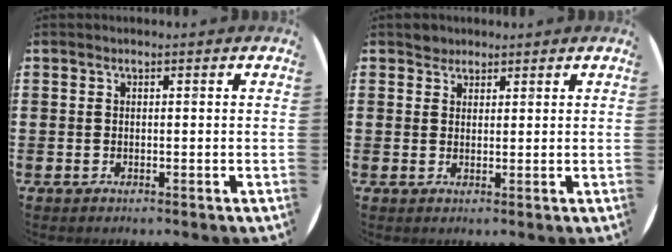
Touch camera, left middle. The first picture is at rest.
{"total": 1.7, "force": [1.5, 0.7, -0.1], "torque": [0.007, -0.001, 0.029]}